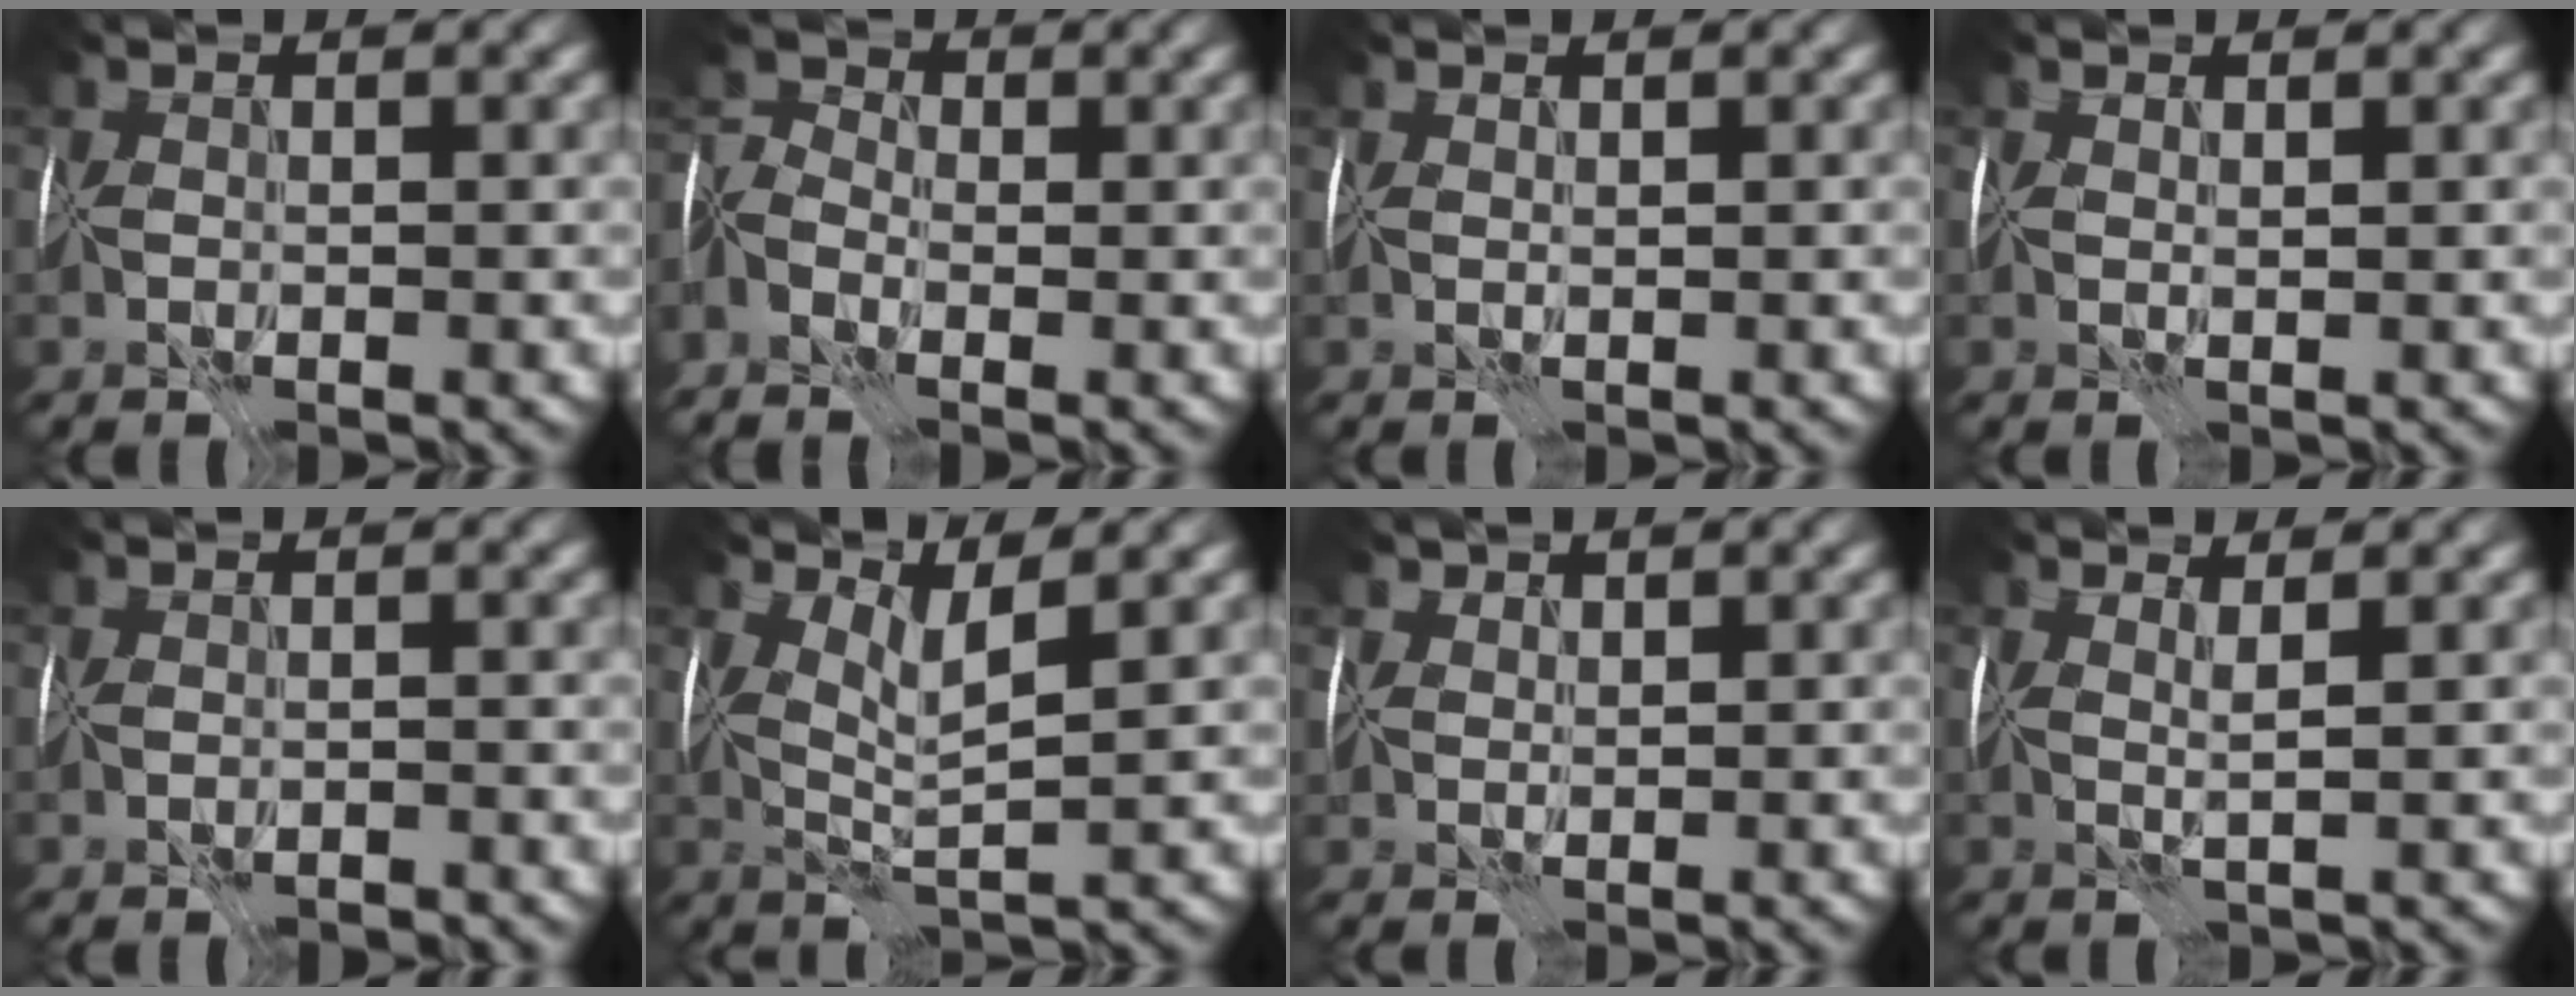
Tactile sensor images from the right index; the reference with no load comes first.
{"total": 4.2, "force": [-2.5, 2.4, 2.3], "torque": [-0.045, -0.006, -0.039]}
{"total": 1.5, "force": [1.2, -0.7, -0.5], "torque": [0.010, 0.011, 0.028]}
{"total": 1.4, "force": [1.2, -0.5, -0.3], "torque": [0.007, 0.008, 0.029]}
{"total": 1.4, "force": [-1.4, 0.1, 0.2], "torque": [0.005, -0.003, -0.024]}
{"total": 2.9, "force": [2.5, -0.8, 1.3], "torque": [-0.029, -0.002, 0.055]}
{"total": 2.2, "force": [2.2, 0.1, -0.6], "torque": [0.015, 0.009, 0.047]}
{"total": 2.1, "force": [1.7, -1.2, 0.2], "torque": [0.000, 0.005, 0.034]}